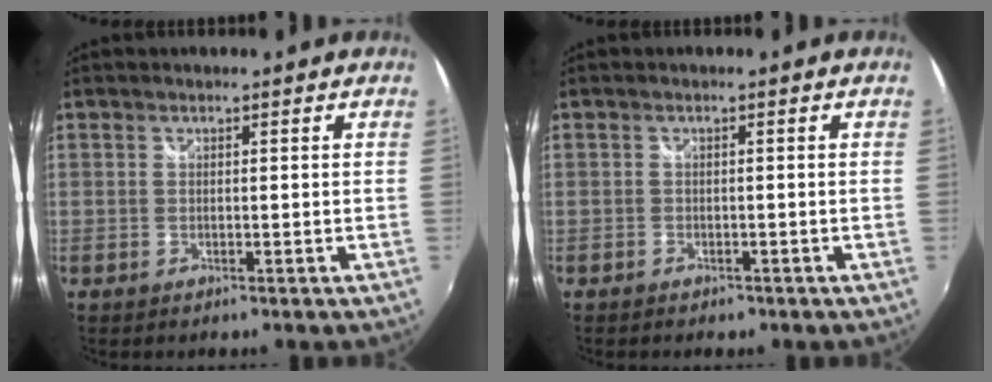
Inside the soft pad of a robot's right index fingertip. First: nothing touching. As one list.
[{"total": 1.8, "force": [-1.3, 1.2, 0.6], "torque": [-0.014, -0.006, -0.019]}]